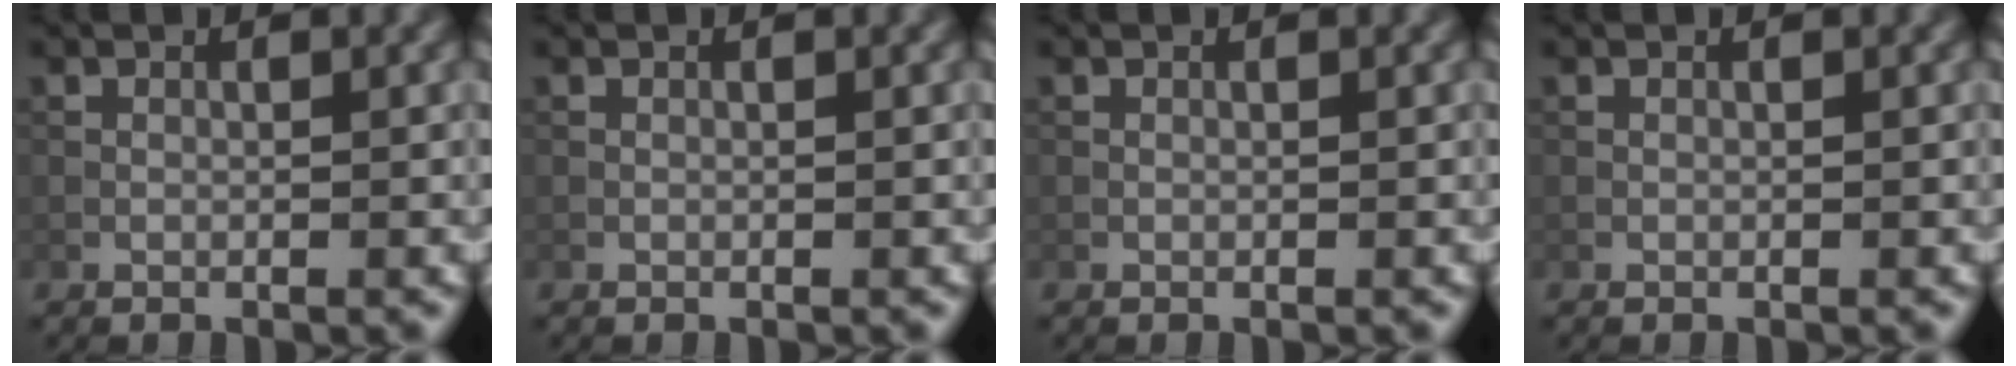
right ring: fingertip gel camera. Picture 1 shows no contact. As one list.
[{"total": 0.0}, {"total": 0.0}, {"total": 0.0}]